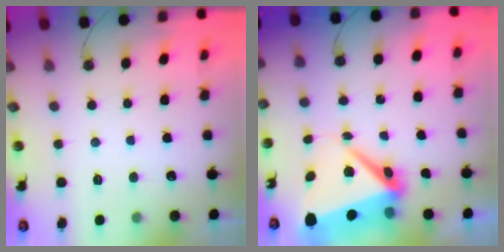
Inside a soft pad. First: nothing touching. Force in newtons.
{"total": 11.5, "press": 11.3, "slide": 1.8}